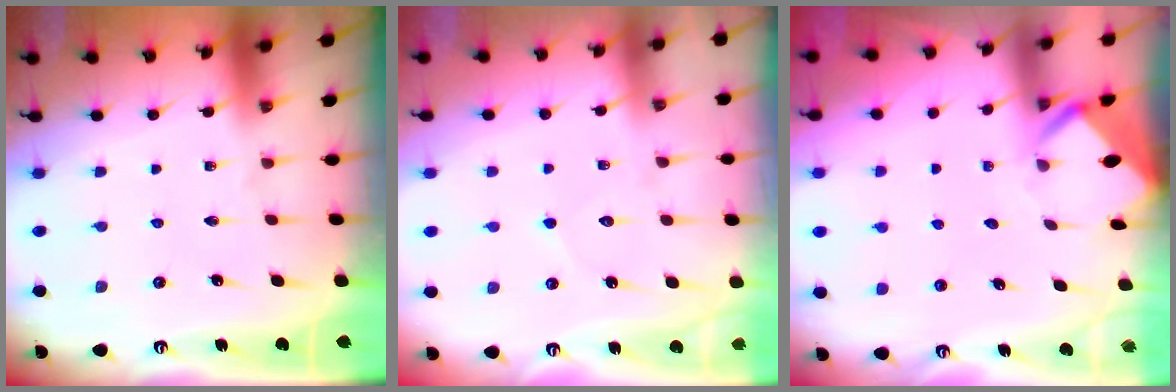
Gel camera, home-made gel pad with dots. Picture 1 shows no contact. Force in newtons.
{"total": 5.6, "press": 5.5, "slide": 0.7}
{"total": 4.0, "press": 3.9, "slide": 0.3}